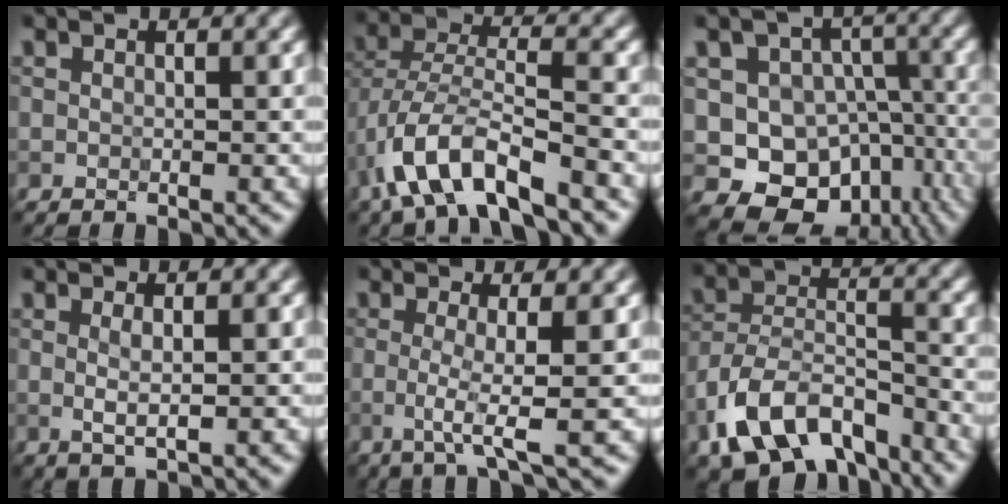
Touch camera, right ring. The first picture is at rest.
{"total": 7.4, "force": [-4.5, 2.6, 5.2], "torque": [-0.100, 0.003, -0.087]}
{"total": 10.3, "force": [-3.9, 8.4, 4.7], "torque": [-0.069, -0.005, -0.057]}
{"total": 1.4, "force": [0.5, 0.2, 1.3], "torque": [-0.025, 0.000, 0.007]}
{"total": 3.6, "force": [-0.3, 0.5, 3.5], "torque": [-0.066, -0.006, -0.012]}
{"total": 10.2, "force": [-6.2, 5.3, 6.1], "torque": [-0.111, -0.002, -0.122]}